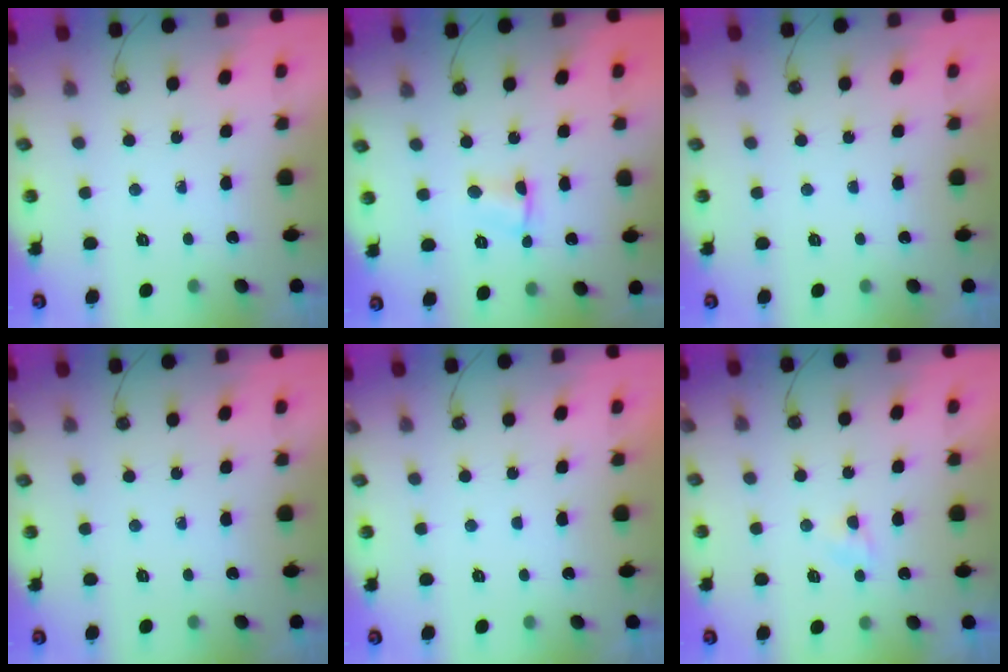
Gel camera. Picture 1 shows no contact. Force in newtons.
{"total": 1.8, "press": 1.7, "slide": 0.5}
{"total": 0.0}
{"total": 0.0}
{"total": 0.0}
{"total": 2.7, "press": 2.7, "slide": 0.4}